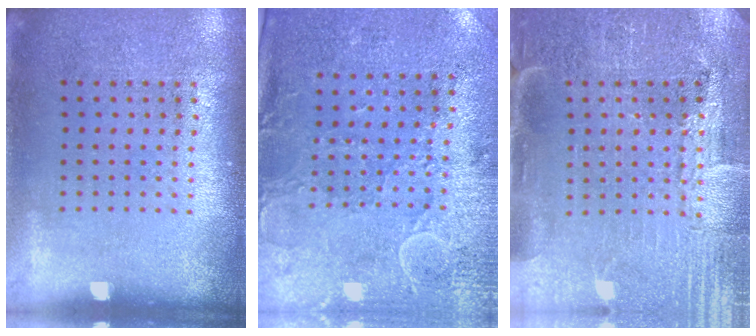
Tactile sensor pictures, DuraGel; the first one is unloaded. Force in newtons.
{"total": 2.9, "press": 2.4, "slide": 1.7}
{"total": 3.8, "press": 3.7, "slide": 0.8}